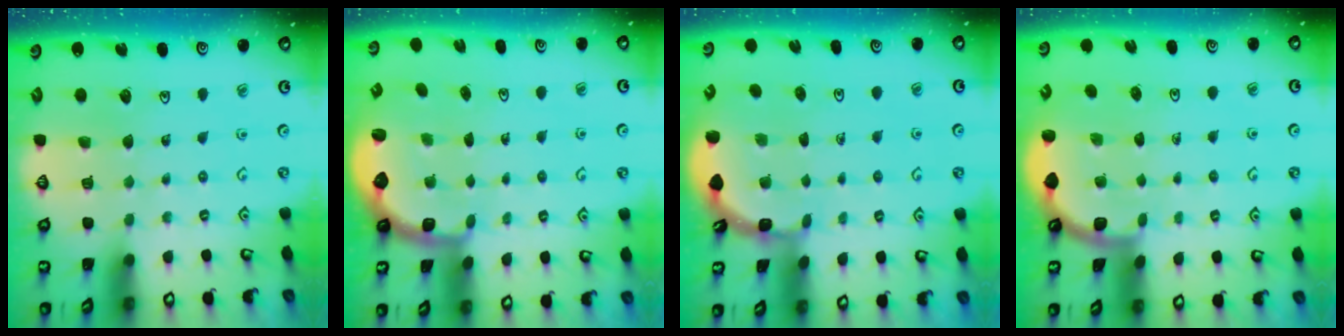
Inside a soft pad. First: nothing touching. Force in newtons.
{"total": 2.9, "press": 1.8, "slide": 2.2}
{"total": 1.7, "press": 1.7, "slide": 0.0}
{"total": 1.9, "press": 1.9, "slide": 0.0}